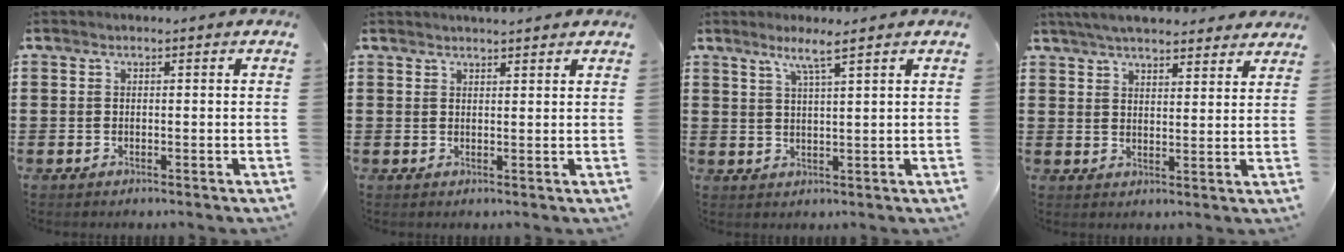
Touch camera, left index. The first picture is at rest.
{"total": 1.8, "force": [1.8, 0.1, 0.3], "torque": [-0.010, 0.001, 0.034]}
{"total": 3.7, "force": [2.6, -0.4, 2.6], "torque": [-0.058, 0.001, 0.045]}
{"total": 5.4, "force": [5.1, 0.8, 1.6], "torque": [-0.047, -0.010, 0.094]}